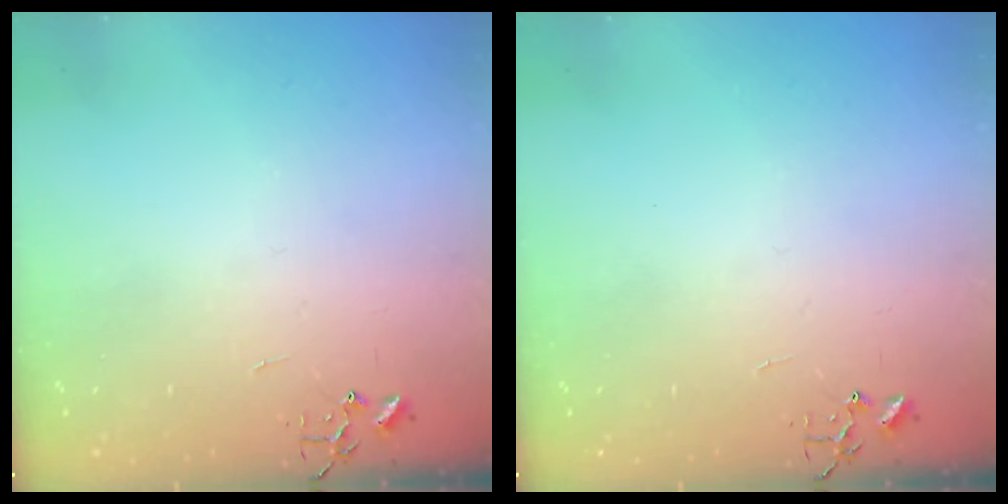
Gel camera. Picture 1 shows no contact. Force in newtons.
{"total": 0.0}